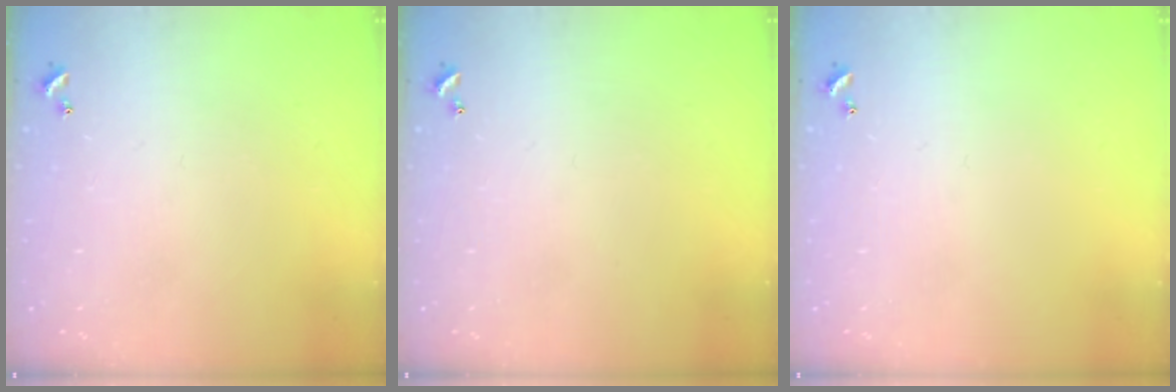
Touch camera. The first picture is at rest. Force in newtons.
{"total": 0.0}
{"total": 0.0}